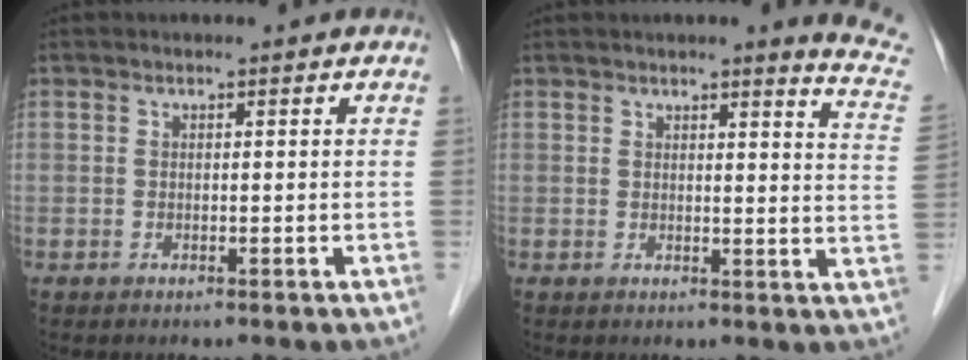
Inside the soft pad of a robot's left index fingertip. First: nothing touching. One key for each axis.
{"total": 8.1, "fx": 7.6, "fy": -0.5, "fz": 2.8, "tx": -0.025, "ty": -0.057, "tz": 0.056}